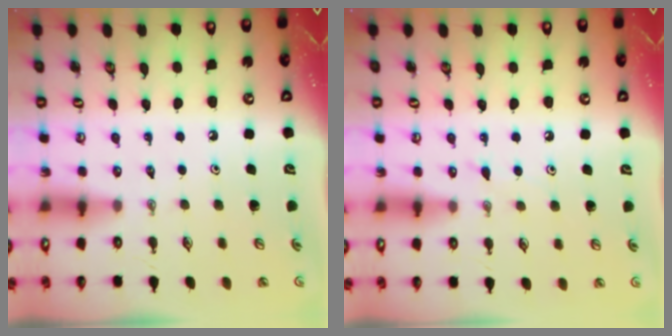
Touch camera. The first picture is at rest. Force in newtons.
{"total": 6.7, "press": 6.7, "slide": 0.7}